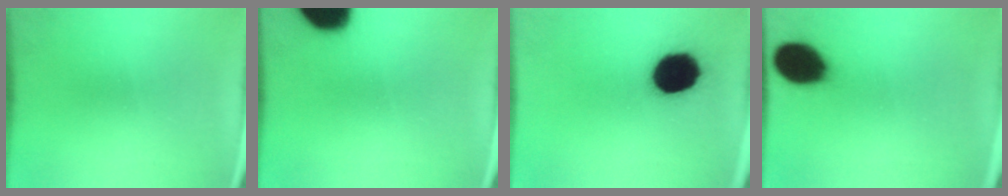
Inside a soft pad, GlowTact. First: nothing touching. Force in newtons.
{"total": 18.8}
{"total": 16.2}
{"total": 13.2}